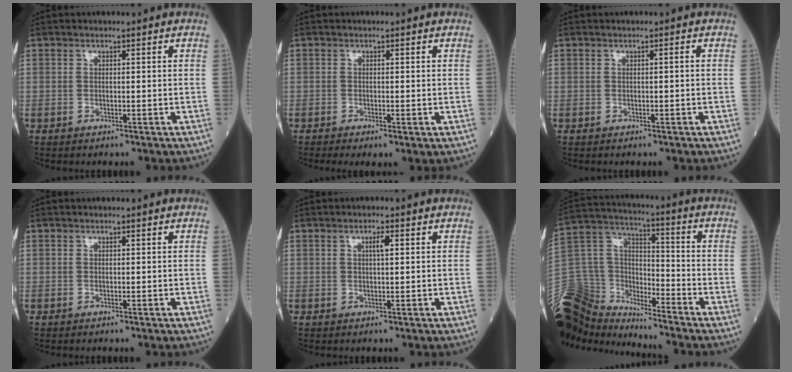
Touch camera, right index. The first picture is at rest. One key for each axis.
{"total": 2.2, "fx": -0.9, "fy": 0.6, "fz": 1.9, "tx": -0.032, "ty": -0.006, "tz": -0.012}
{"total": 0.0}
{"total": 0.0}
{"total": 1.6, "fx": 0.5, "fy": 0.2, "fz": 1.6, "tx": -0.027, "ty": 0.002, "tz": 0.007}
{"total": 17.8, "fx": -16.6, "fy": 4.4, "fz": 4.7, "tx": -0.118, "ty": 0.036, "tz": -0.305}